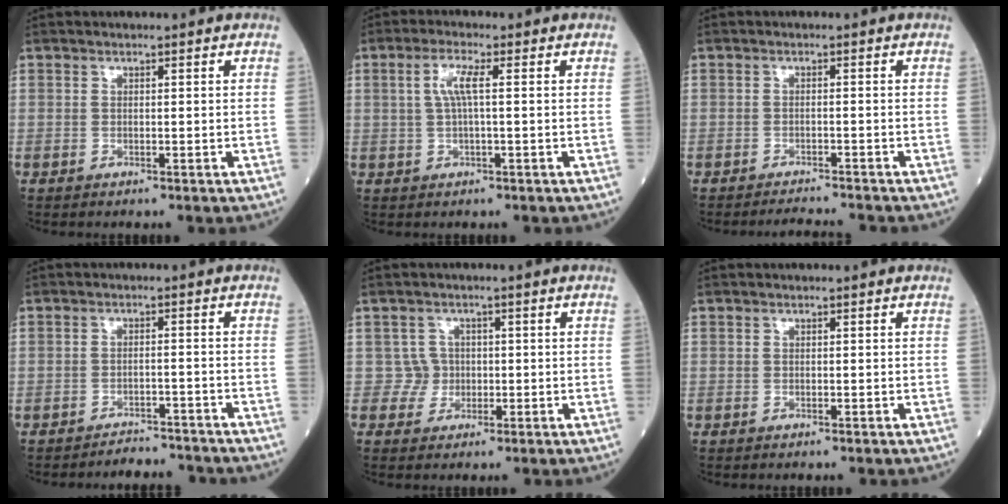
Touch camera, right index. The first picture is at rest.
{"total": 3.6, "force": [0.7, 0.4, 3.5], "torque": [-0.076, 0.010, 0.014]}
{"total": 3.6, "force": [-3.6, -0.6, 0.3], "torque": [-0.002, -0.012, -0.055]}
{"total": 5.2, "force": [-5.1, 1.0, 0.1], "torque": [0.005, 0.003, -0.074]}
{"total": 2.4, "force": [-0.2, 2.3, -0.5], "torque": [0.020, 0.008, -0.007]}
{"total": 0.0}